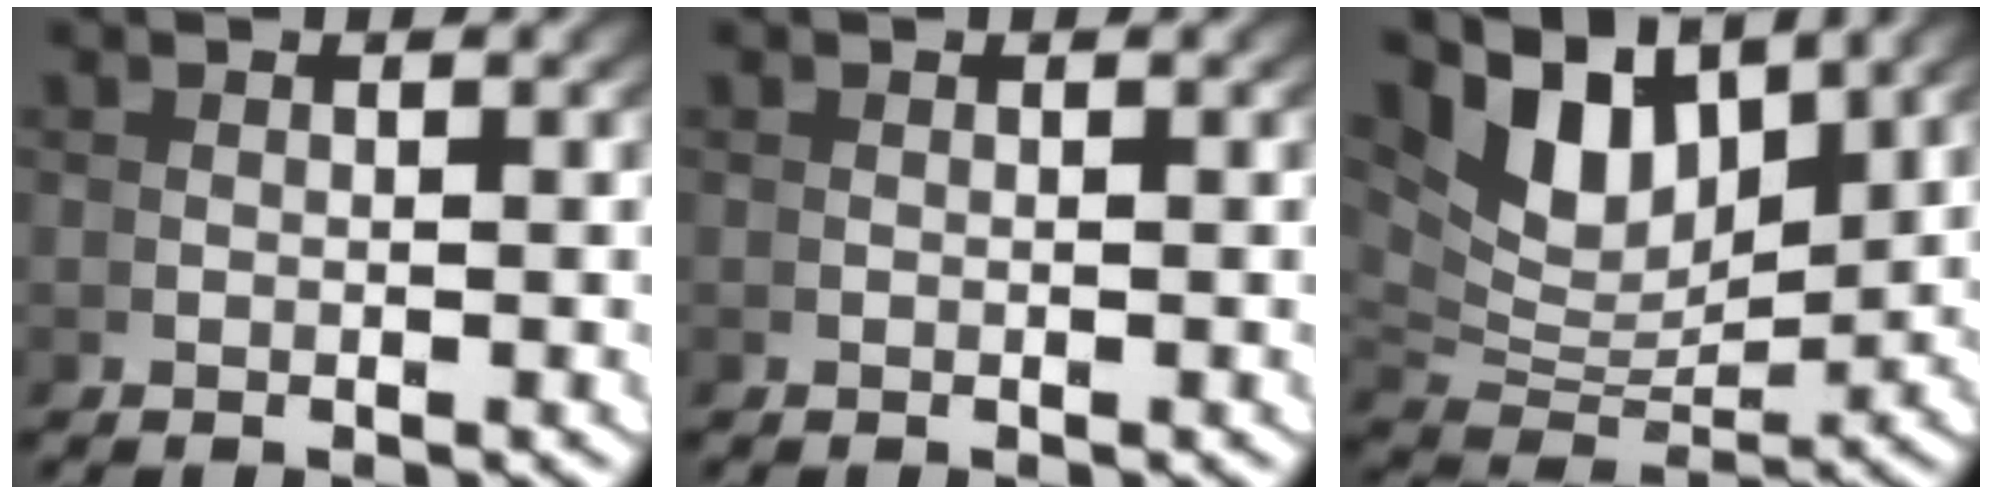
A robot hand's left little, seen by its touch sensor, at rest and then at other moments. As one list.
[{"total": 0.0}, {"total": 9.7, "force": [3.8, 6.2, 6.5], "torque": [-0.134, -0.008, 0.069]}]